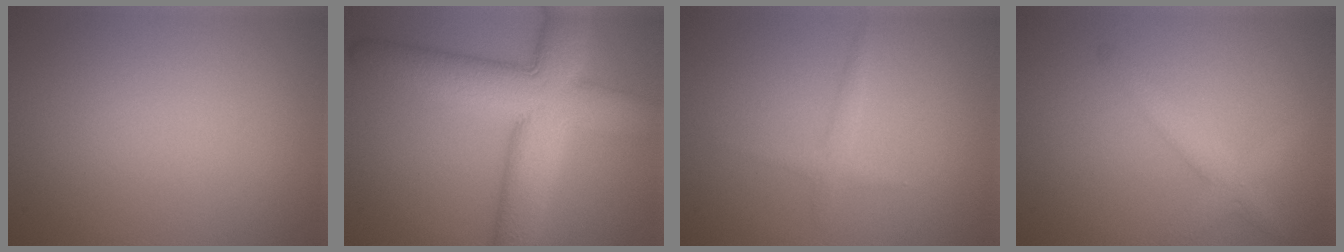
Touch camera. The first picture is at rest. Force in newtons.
{"total": 10.4, "press": 10.4, "slide": 0.4}
{"total": 1.3, "press": 1.3, "slide": 0.1}
{"total": 2.7, "press": 2.7, "slide": 0.1}